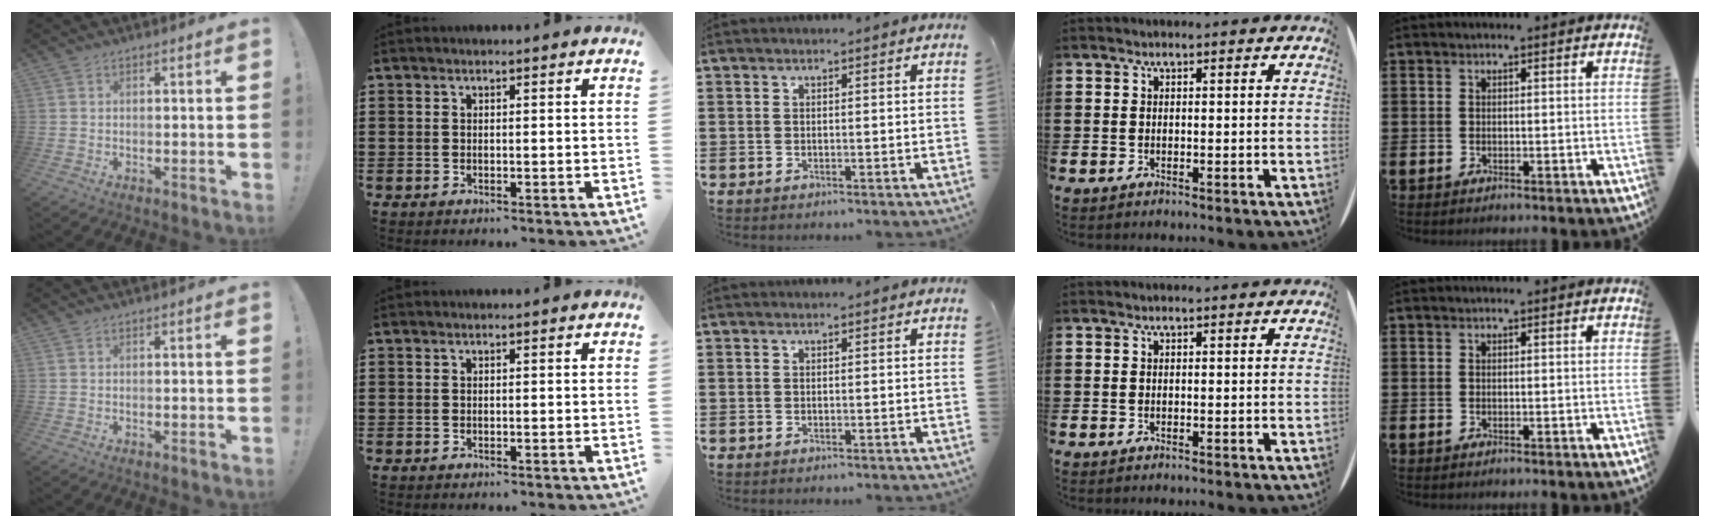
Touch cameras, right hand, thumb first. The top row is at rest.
{}